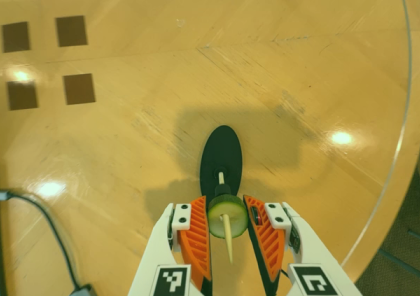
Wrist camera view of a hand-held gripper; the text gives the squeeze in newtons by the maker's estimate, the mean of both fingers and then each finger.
{"total": 9.4, "left": 9.5, "right": 9.4}